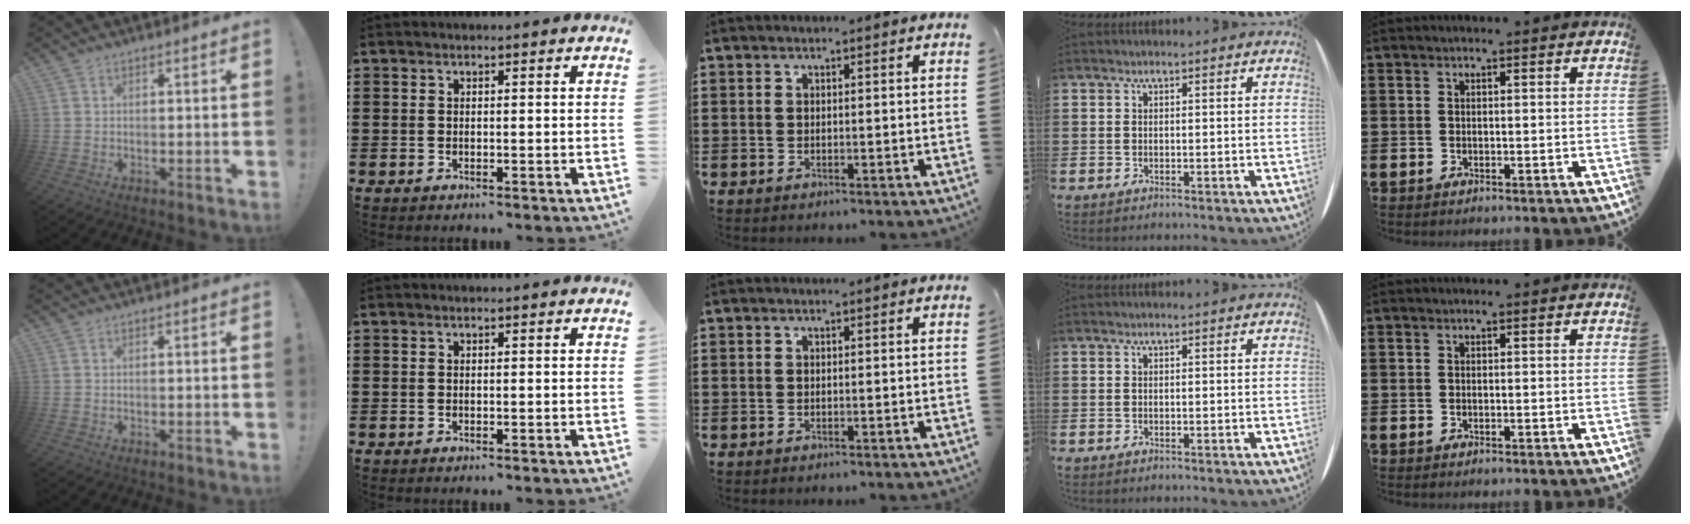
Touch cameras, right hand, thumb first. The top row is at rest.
{}